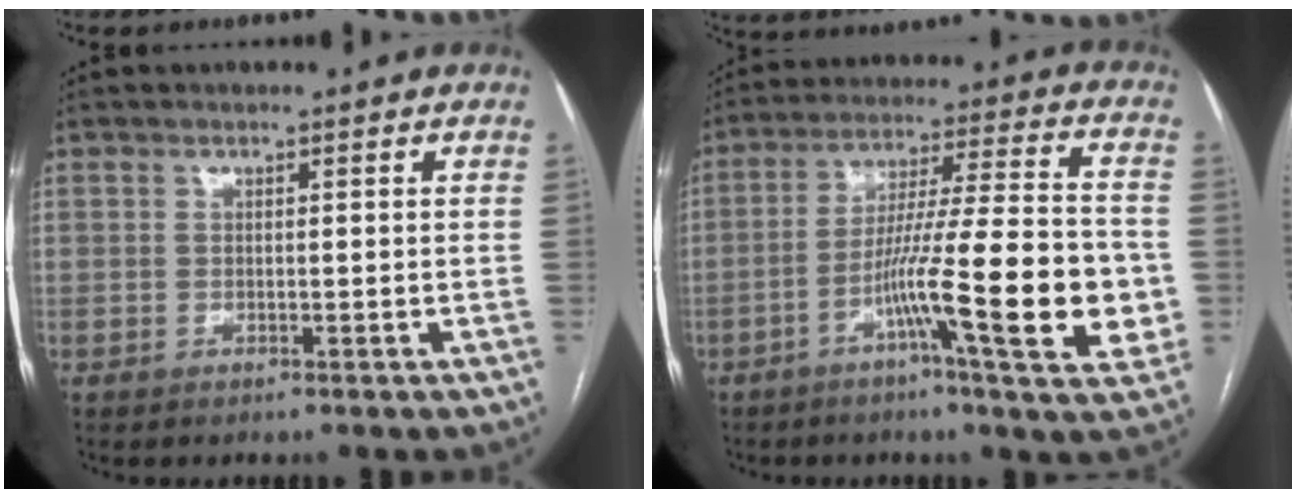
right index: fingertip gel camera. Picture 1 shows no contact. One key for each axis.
{"total": 18.4, "fx": -5.2, "fy": 0.7, "fz": 17.7, "tx": -0.258, "ty": -0.001, "tz": -0.082}